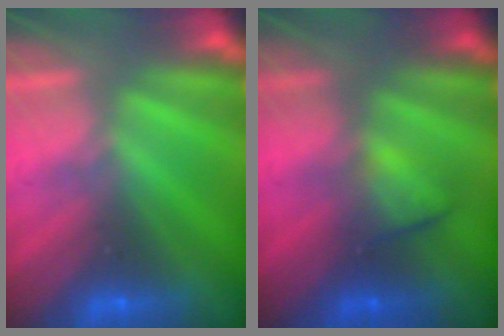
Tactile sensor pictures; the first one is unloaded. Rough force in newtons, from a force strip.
{"total": 2.0}